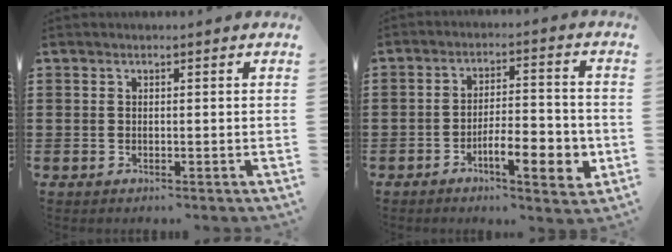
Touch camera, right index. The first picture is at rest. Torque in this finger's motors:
{"motor_torque": [1.20, -0.94, 0.25, 0.16]}